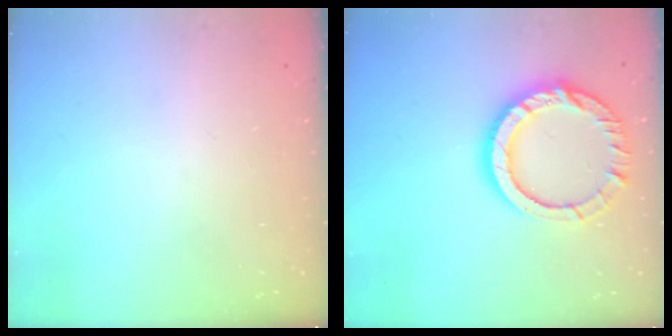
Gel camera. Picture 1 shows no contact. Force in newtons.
{"total": 15.1, "press": 15.0, "slide": 1.5}